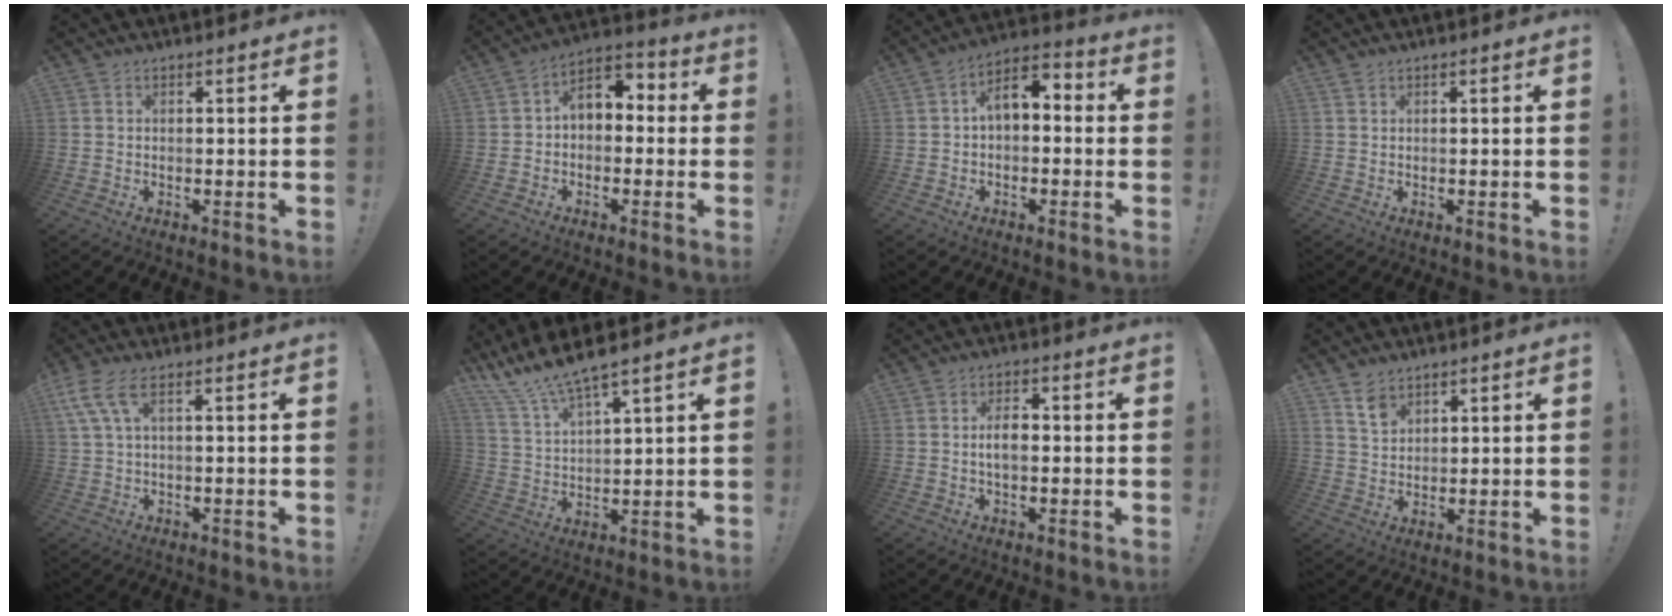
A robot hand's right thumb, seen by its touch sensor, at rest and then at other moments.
{"total": 6.8, "force": [0.5, 5.2, 4.3], "torque": [-0.069, 0.012, 0.015]}
{"total": 7.2, "force": [0.2, 4.6, 5.5], "torque": [-0.095, 0.018, 0.009]}
{"total": 0.6, "force": [0.5, 0.2, 0.3], "torque": [-0.011, 0.003, 0.010]}
{"total": 6.7, "force": [2.6, 2.4, 5.6], "torque": [-0.110, 0.002, 0.054]}
{"total": 9.3, "force": [8.4, 0.1, 4.1], "torque": [-0.100, -0.048, 0.150]}
{"total": 4.7, "force": [-0.2, 2.4, 4.0], "torque": [-0.065, 0.004, -0.009]}
{"total": 5.8, "force": [4.0, 3.6, 2.2], "torque": [-0.036, -0.019, 0.076]}